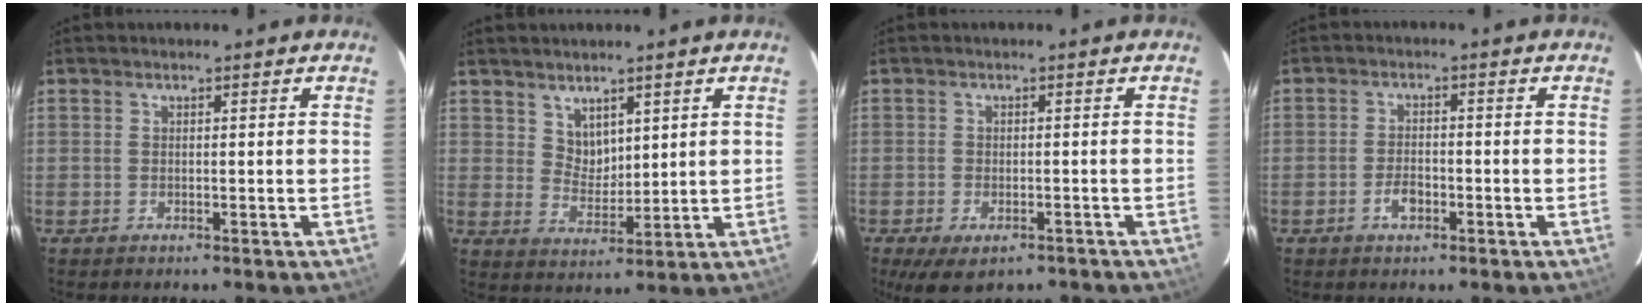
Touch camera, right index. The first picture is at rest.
{"total": 4.7, "force": [3.2, 3.0, 1.8], "torque": [-0.021, 0.001, 0.067]}
{"total": 7.9, "force": [-5.3, 3.6, 4.6], "torque": [-0.094, -0.025, -0.076]}
{"total": 3.5, "force": [-1.7, 1.9, 2.3], "torque": [-0.048, 0.002, -0.030]}